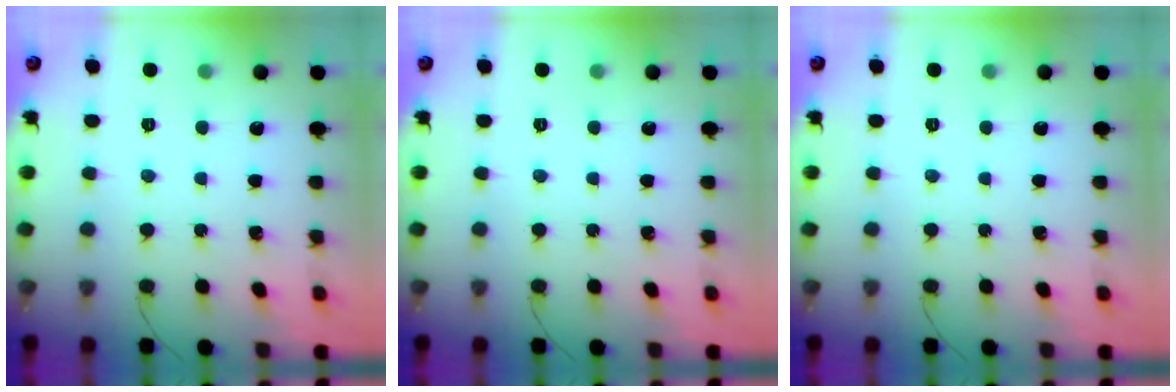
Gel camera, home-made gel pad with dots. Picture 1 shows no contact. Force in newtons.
{"total": 0.0}
{"total": 0.0}